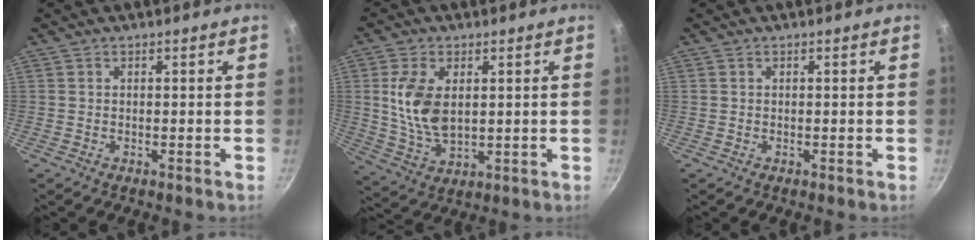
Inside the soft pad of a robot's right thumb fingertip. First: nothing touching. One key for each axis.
{"total": 10.5, "fx": 1.9, "fy": 6.0, "fz": 8.4, "tx": -0.164, "ty": -0.017, "tz": 0.043}
{"total": 0.0}